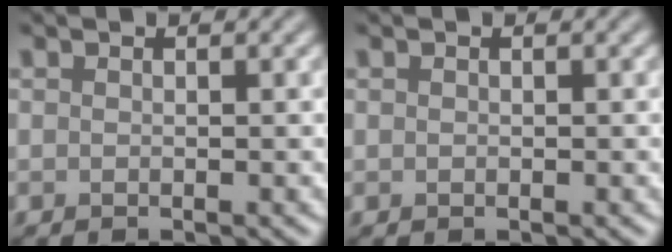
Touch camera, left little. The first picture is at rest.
{"total": 0.0}